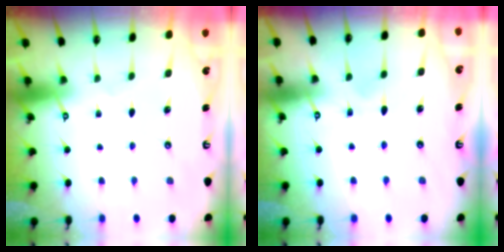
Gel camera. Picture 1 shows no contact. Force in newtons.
{"total": 5.7, "press": 5.7, "slide": 0.7}